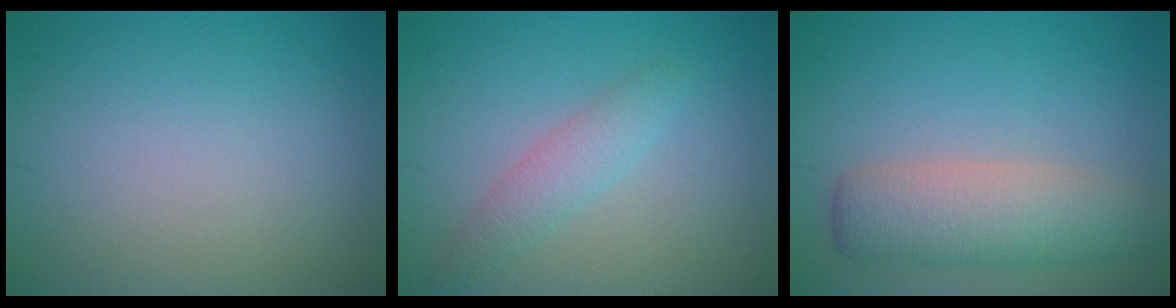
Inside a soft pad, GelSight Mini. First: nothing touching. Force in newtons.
{"total": 2.4, "press": 2.4, "slide": 0.1}
{"total": 5.5, "press": 5.5, "slide": 0.2}